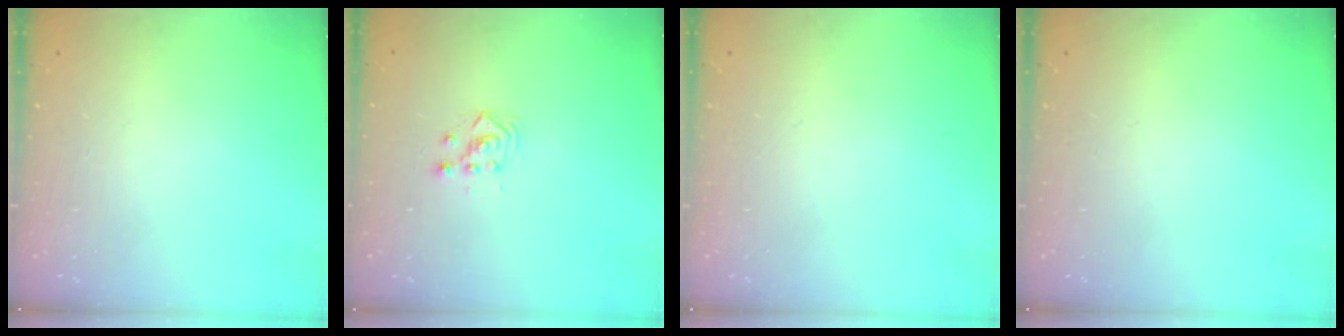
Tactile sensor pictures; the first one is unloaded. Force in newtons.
{"total": 3.0, "press": 3.0, "slide": 0.2}
{"total": 0.0}
{"total": 0.0}